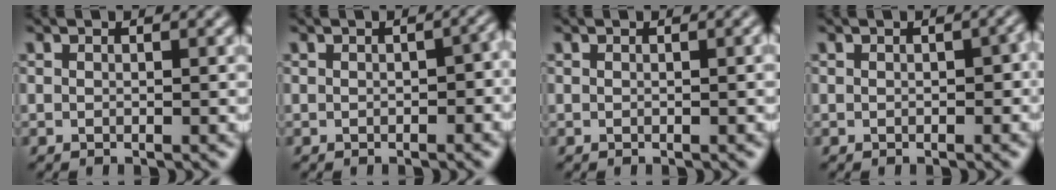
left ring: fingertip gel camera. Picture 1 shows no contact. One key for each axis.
{"total": 1.8, "fx": -0.2, "fy": 0.9, "fz": 1.5, "tx": -0.018, "ty": 0.001, "tz": -0.003}
{"total": 0.5, "fx": 0.1, "fy": 0.1, "fz": 0.5, "tx": -0.006, "ty": 0.001, "tz": 0.001}
{"total": 1.3, "fx": 0.0, "fy": 0.7, "fz": 1.1, "tx": -0.014, "ty": 0.001, "tz": 0.001}